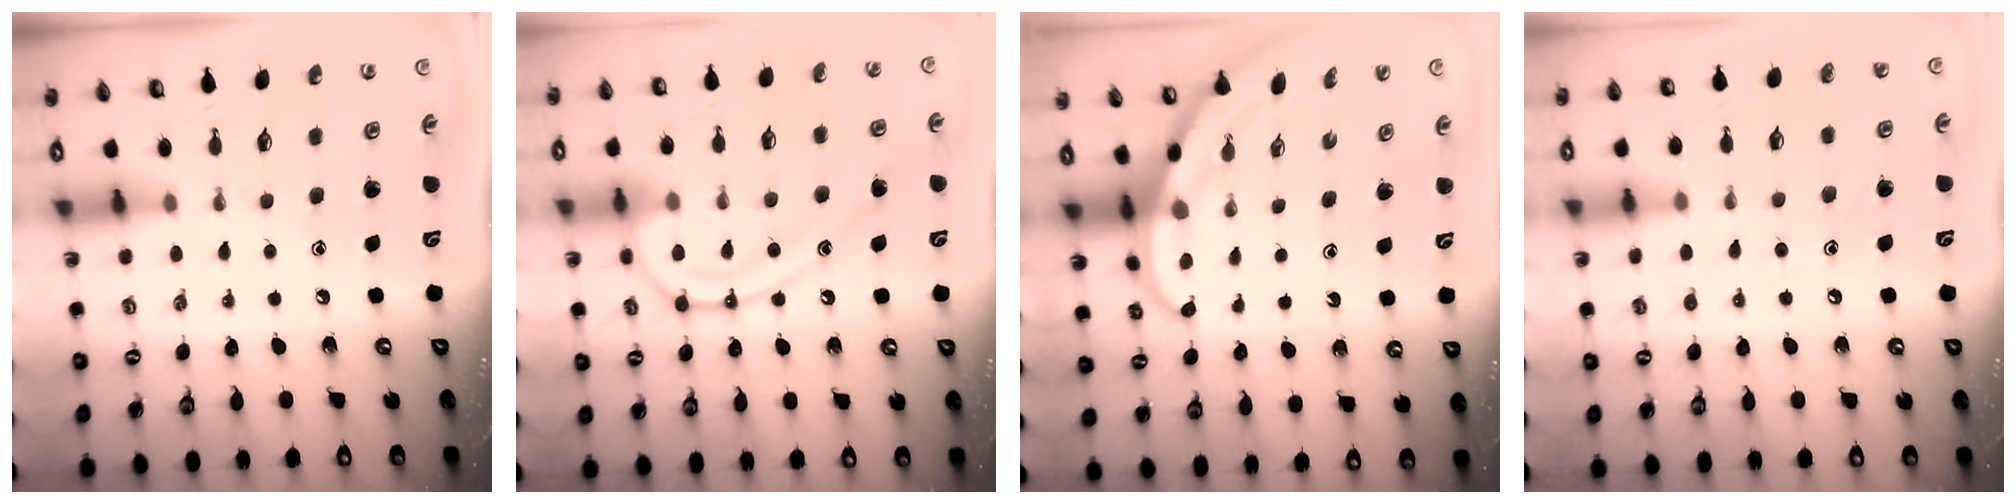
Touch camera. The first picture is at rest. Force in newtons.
{"total": 14.1, "press": 14.0, "slide": 1.6}
{"total": 3.7, "press": 3.7, "slide": 0.4}
{"total": 7.5, "press": 7.5, "slide": 0.8}